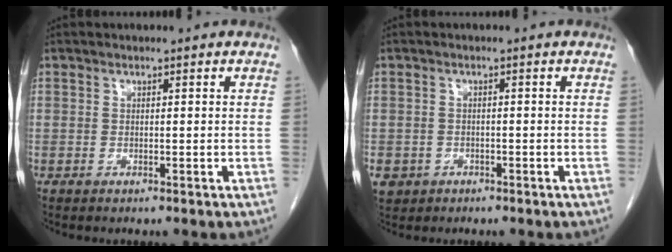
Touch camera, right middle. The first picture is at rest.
{"total": 3.6, "force": [-1.8, 3.0, 0.6], "torque": [-0.010, 0.005, -0.027]}